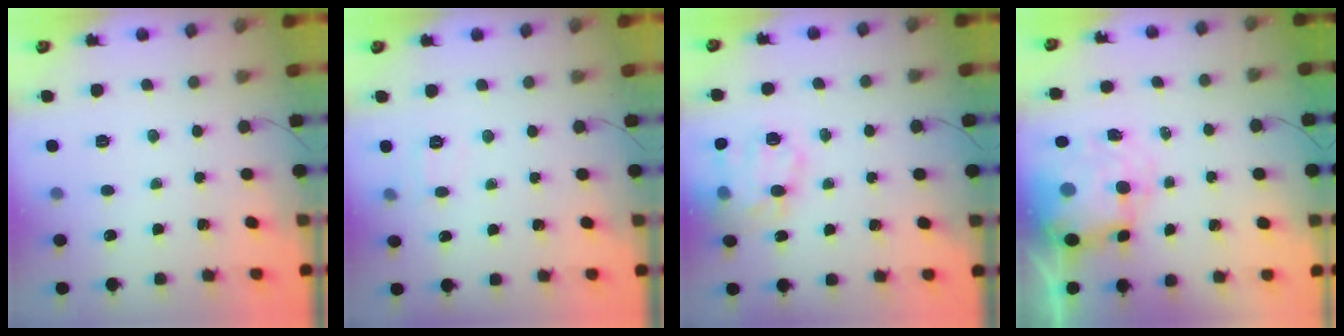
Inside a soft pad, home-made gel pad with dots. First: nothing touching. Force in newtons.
{"total": 6.7, "press": 6.5, "slide": 1.7}
{"total": 18.2, "press": 17.9, "slide": 3.1}
{"total": 8.4, "press": 8.2, "slide": 2.1}